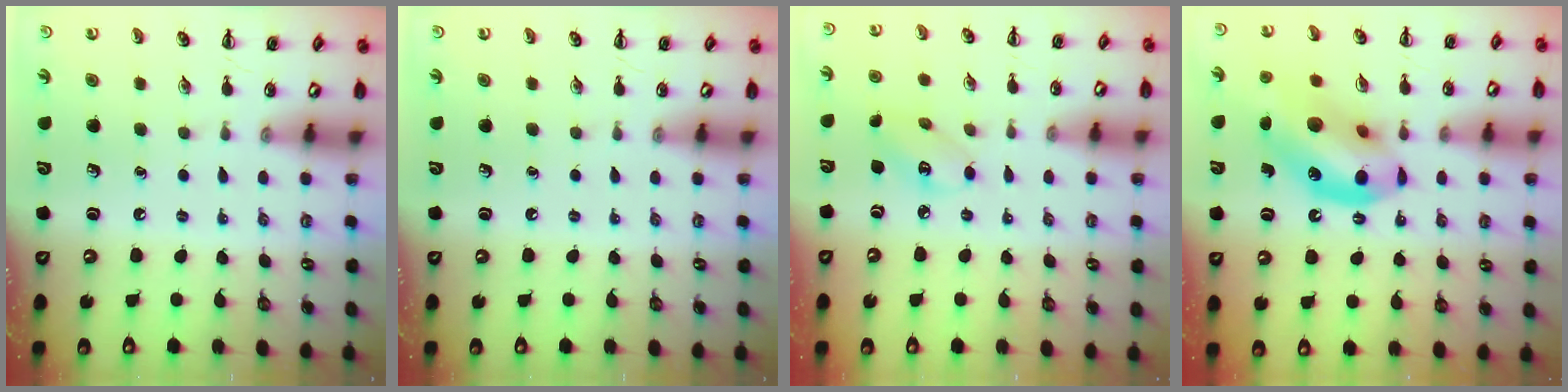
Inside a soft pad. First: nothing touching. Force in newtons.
{"total": 0.0}
{"total": 3.8, "press": 3.8, "slide": 0.4}
{"total": 14.9, "press": 14.4, "slide": 3.9}